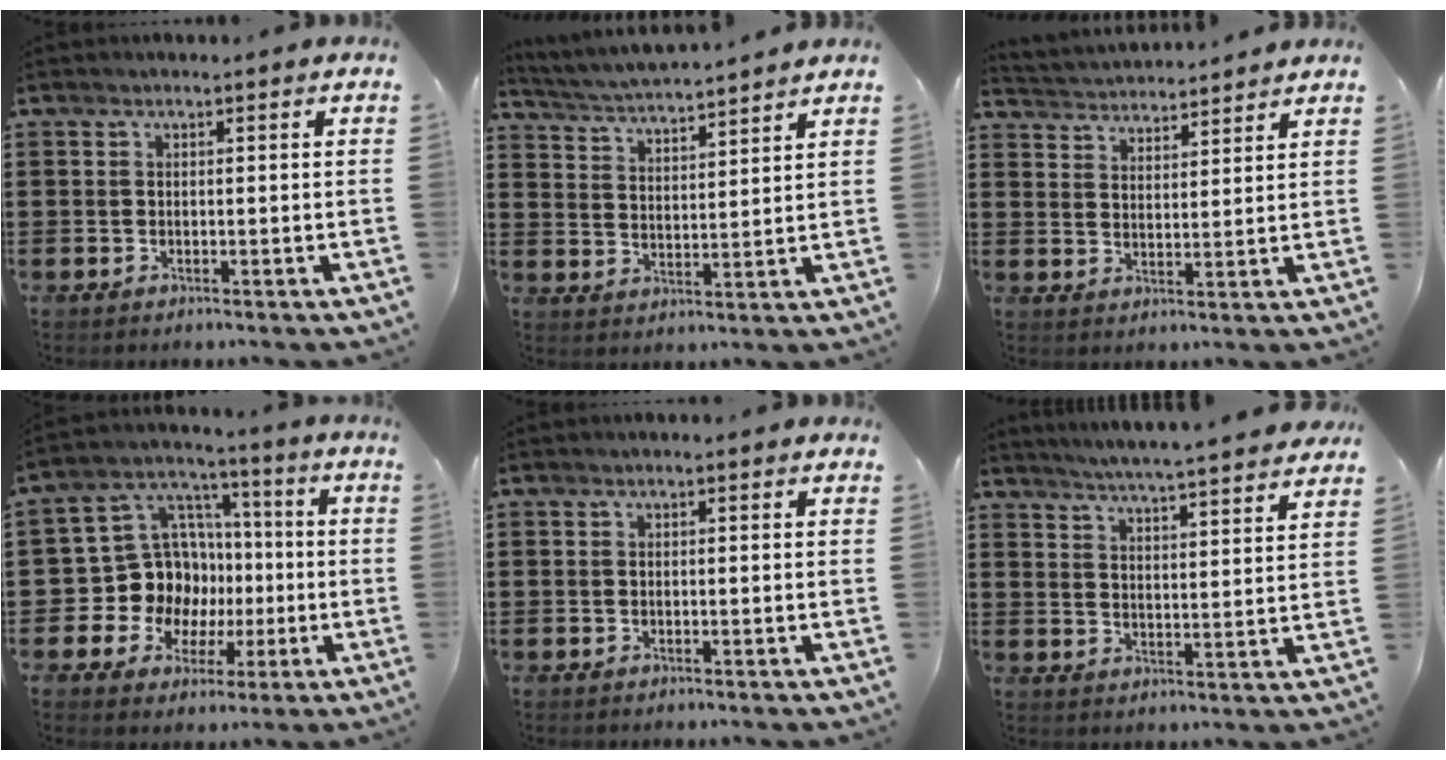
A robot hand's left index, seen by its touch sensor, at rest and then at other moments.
{"total": 4.2, "force": [4.2, -0.5, 0.7], "torque": [-0.034, -0.028, 0.069]}
{"total": 3.3, "force": [3.3, 0.0, -0.6], "torque": [-0.004, -0.018, 0.058]}
{"total": 12.0, "force": [-0.9, 11.4, 3.7], "torque": [-0.110, -0.006, -0.007]}
{"total": 0.0}
{"total": 4.6, "force": [4.4, -0.8, 0.9], "torque": [-0.037, -0.032, 0.074]}